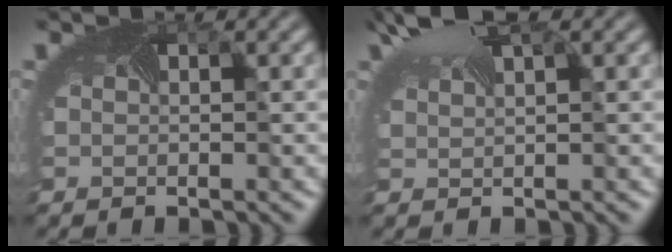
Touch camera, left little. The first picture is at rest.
{"total": 2.3, "force": [1.9, 0.3, 1.3], "torque": [-0.043, 0.002, 0.047]}